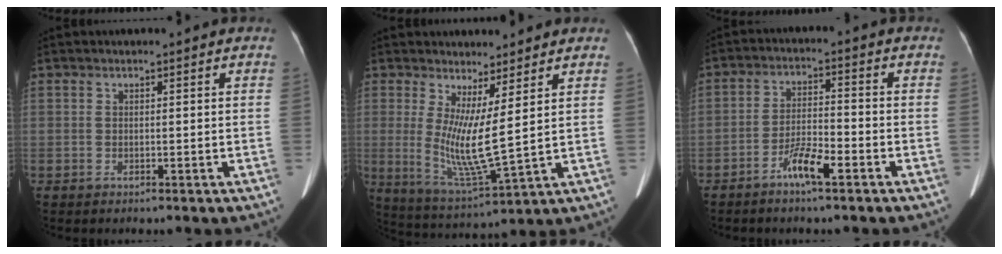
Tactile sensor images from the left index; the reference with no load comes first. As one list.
[{"total": 8.5, "force": [1.8, 0.2, 8.3], "torque": [-0.170, -0.038, 0.041]}, {"total": 5.4, "force": [-3.4, 0.7, 4.1], "torque": [-0.082, 0.004, -0.064]}]